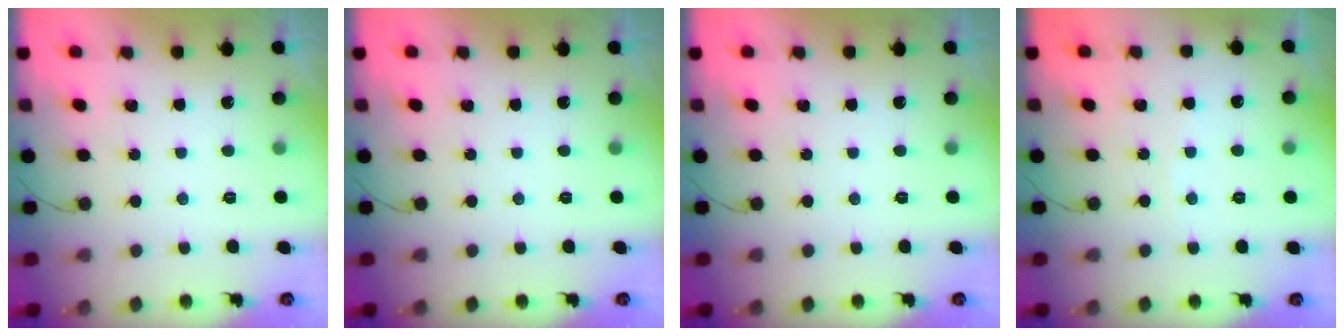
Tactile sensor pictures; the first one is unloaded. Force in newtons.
{"total": 0.0}
{"total": 0.0}
{"total": 2.8, "press": 2.8, "slide": 0.3}